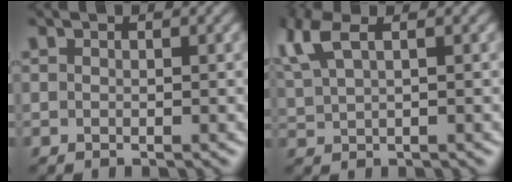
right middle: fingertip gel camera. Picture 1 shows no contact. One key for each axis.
{"total": 4.9, "fx": 2.6, "fy": 2.1, "fz": 3.6, "tx": -0.097, "ty": 0.021, "tz": 0.047}